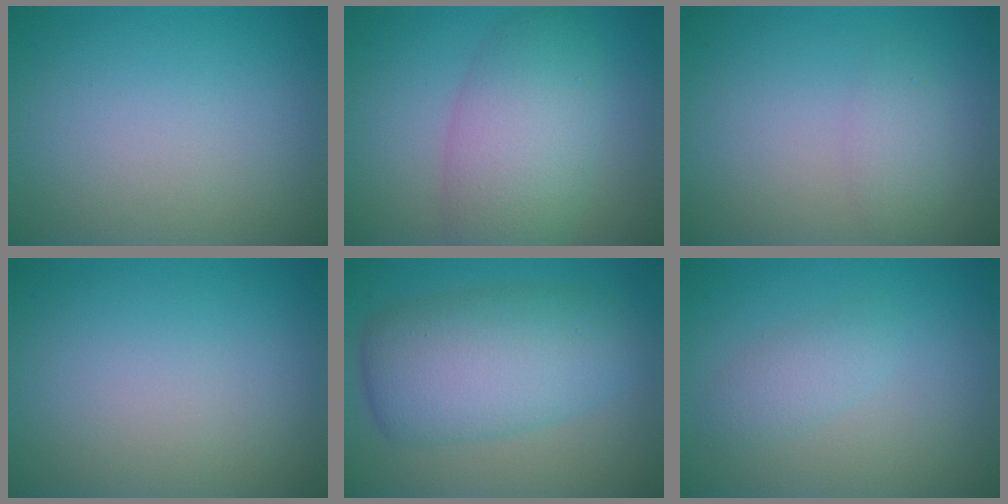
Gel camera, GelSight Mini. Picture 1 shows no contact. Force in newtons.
{"total": 6.5, "press": 6.5, "slide": 0.2}
{"total": 1.7, "press": 1.7, "slide": 0.0}
{"total": 0.0}
{"total": 7.7, "press": 7.7, "slide": 0.1}
{"total": 1.8, "press": 1.8, "slide": 0.1}